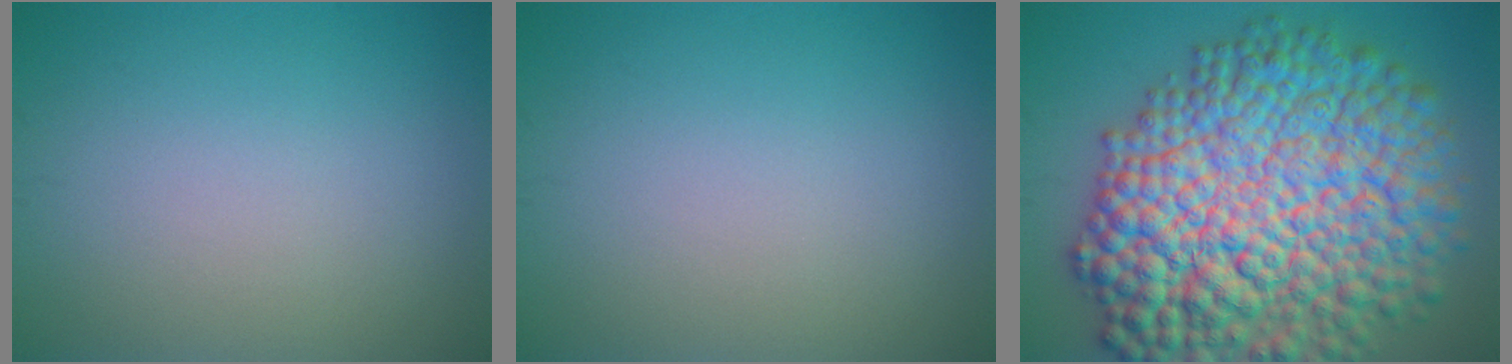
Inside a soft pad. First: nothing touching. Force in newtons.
{"total": 0.0}
{"total": 17.3, "press": 17.2, "slide": 0.4}